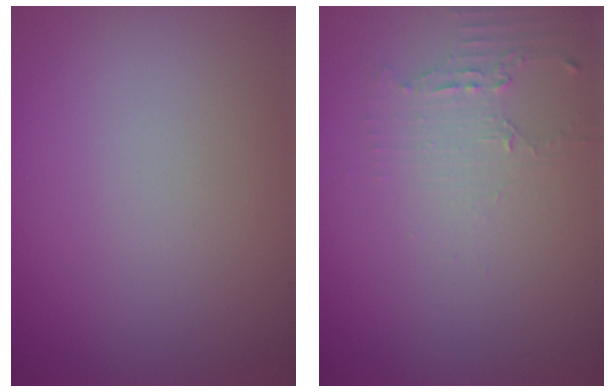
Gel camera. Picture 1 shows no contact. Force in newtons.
{"total": 2.2, "press": 1.5, "slide": 1.5}